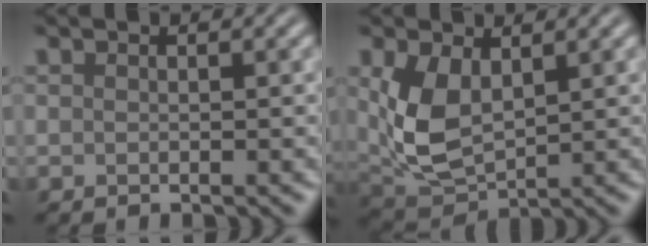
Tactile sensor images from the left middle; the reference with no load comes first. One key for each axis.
{"total": 5.9, "fx": 1.2, "fy": 3.5, "fz": 4.6, "tx": -0.112, "ty": -0.006, "tz": 0.033}